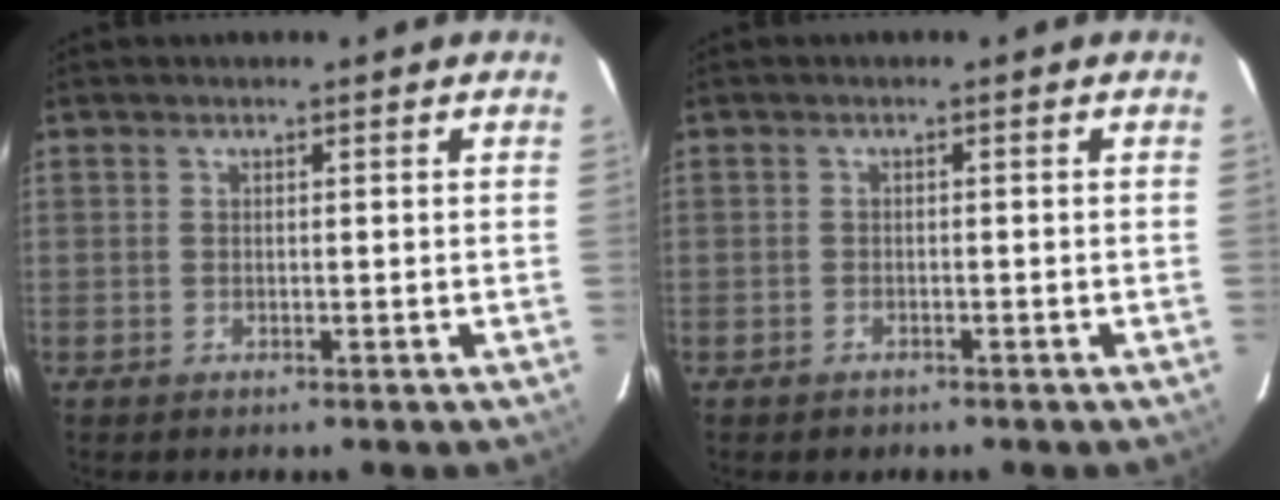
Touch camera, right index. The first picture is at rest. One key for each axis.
{"total": 1.3, "fx": -1.0, "fy": 0.9, "fz": 0.1, "tx": -0.006, "ty": 0.003, "tz": -0.013}